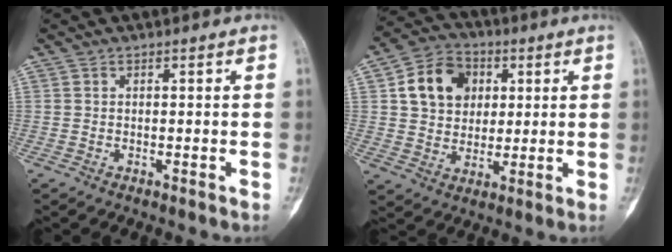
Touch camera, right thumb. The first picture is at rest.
{"total": 11.9, "force": [3.1, 9.6, 6.4], "torque": [-0.077, 0.000, 0.051]}